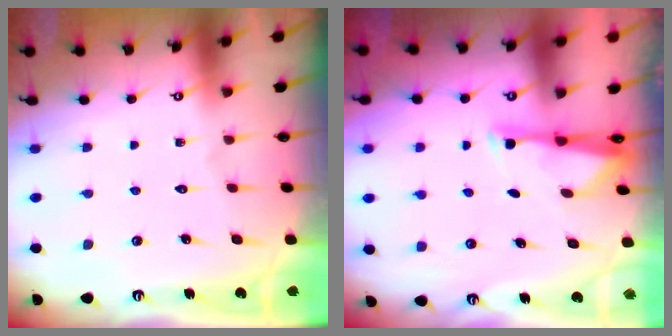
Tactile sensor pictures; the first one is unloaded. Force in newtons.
{"total": 3.0, "press": 2.9, "slide": 0.5}